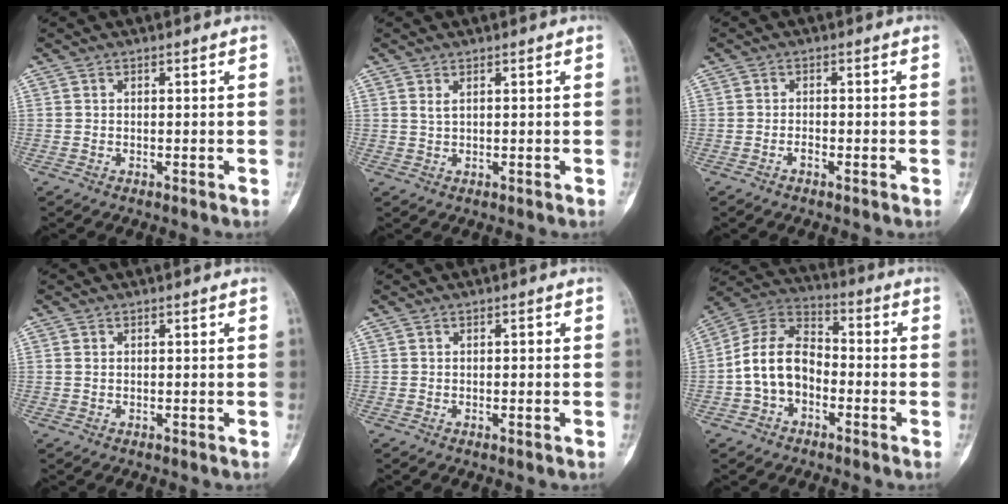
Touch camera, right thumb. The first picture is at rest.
{"total": 1.2, "force": [0.7, 0.5, 0.9], "torque": [-0.019, 0.001, 0.017]}
{"total": 1.2, "force": [-0.8, 0.5, 0.8], "torque": [-0.016, 0.005, -0.017]}
{"total": 0.9, "force": [0.2, 0.6, 0.6], "torque": [-0.014, 0.000, 0.005]}
{"total": 1.2, "force": [-0.1, 0.5, 1.1], "torque": [-0.015, 0.003, 0.000]}
{"total": 12.2, "force": [-2.8, 8.5, 8.2], "torque": [-0.141, 0.045, -0.065]}